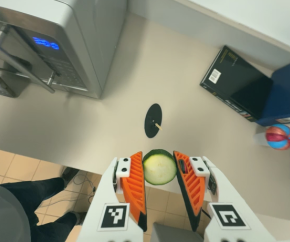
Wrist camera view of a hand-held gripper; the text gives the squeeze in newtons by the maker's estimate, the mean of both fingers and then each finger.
{"total": 8.9, "left": 9.0, "right": 8.7}